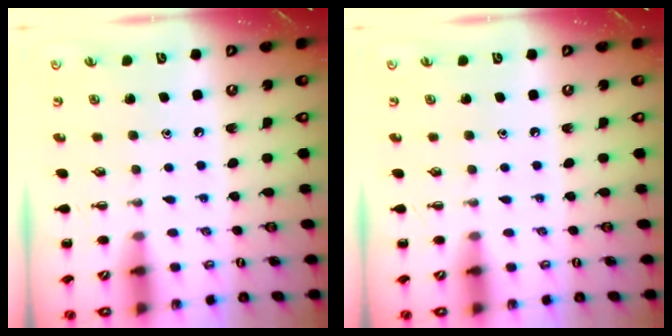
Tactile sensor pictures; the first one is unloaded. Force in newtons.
{"total": 0.0}